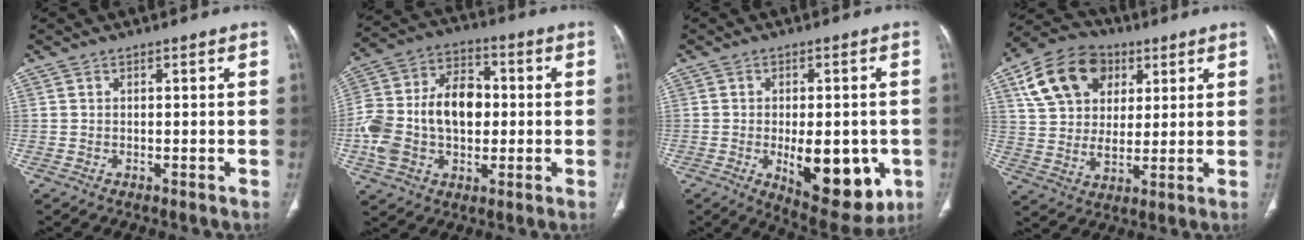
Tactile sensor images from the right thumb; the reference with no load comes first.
{"total": 18.7, "force": [-0.9, 12.6, 13.8], "torque": [-0.261, 0.031, -0.016]}
{"total": 15.7, "force": [-4.0, 7.4, 13.3], "torque": [-0.155, -0.011, -0.036]}
{"total": 16.3, "force": [6.6, 11.6, 9.4], "torque": [-0.154, -0.003, 0.119]}